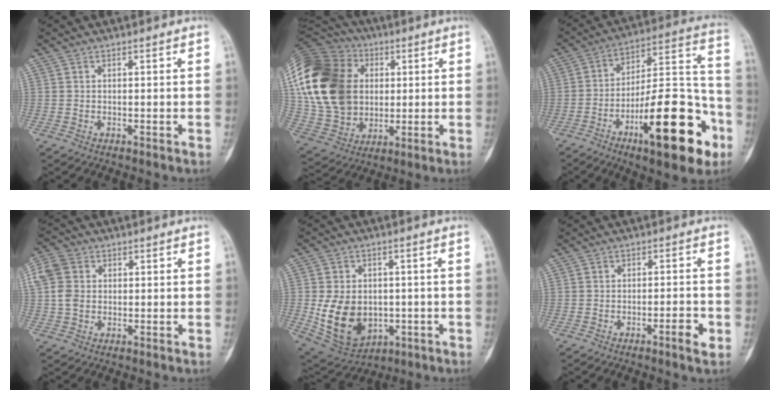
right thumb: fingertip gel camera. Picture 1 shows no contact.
{"total": 26.2, "force": [4.0, 20.0, 16.4], "torque": [-0.331, 0.015, 0.082]}
{"total": 25.7, "force": [-11.3, 8.2, 21.6], "torque": [-0.300, 0.070, -0.169]}
{"total": 6.5, "force": [0.9, 5.2, 3.7], "torque": [-0.082, 0.010, 0.013]}
{"total": 13.6, "force": [-1.9, 10.2, 8.8], "torque": [-0.128, 0.001, -0.004]}
{"total": 3.0, "force": [-1.4, 0.5, 2.6], "torque": [-0.040, 0.007, -0.023]}